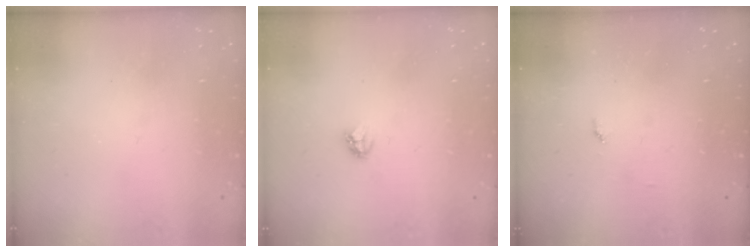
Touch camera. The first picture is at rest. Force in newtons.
{"total": 2.8, "press": 2.8, "slide": 0.3}
{"total": 4.5, "press": 4.5, "slide": 0.6}